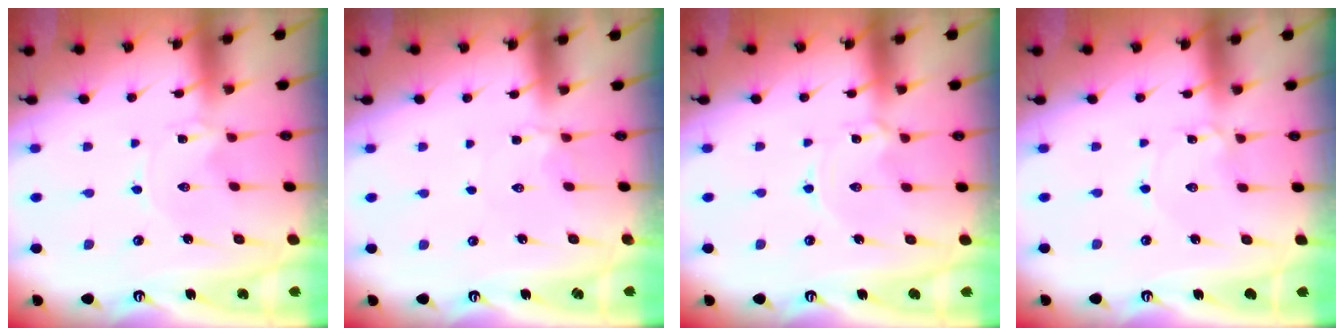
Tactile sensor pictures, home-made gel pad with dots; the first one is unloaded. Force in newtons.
{"total": 2.6, "press": 2.5, "slide": 0.5}
{"total": 1.7, "press": 1.7, "slide": 0.2}
{"total": 1.1, "press": 1.1, "slide": 0.1}